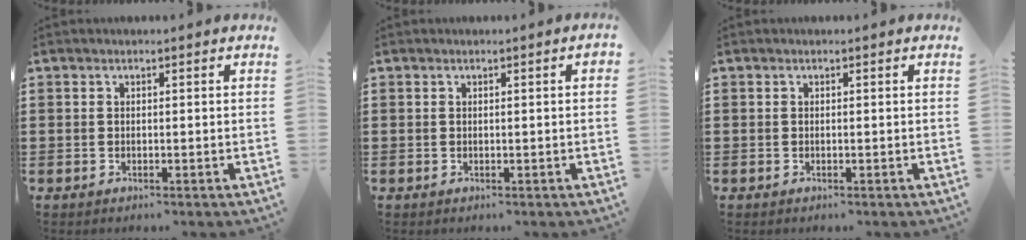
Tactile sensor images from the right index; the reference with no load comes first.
{"total": 0.6, "force": [0.0, -0.1, 0.6], "torque": [-0.009, -0.003, 0.000]}
{"total": 0.0}